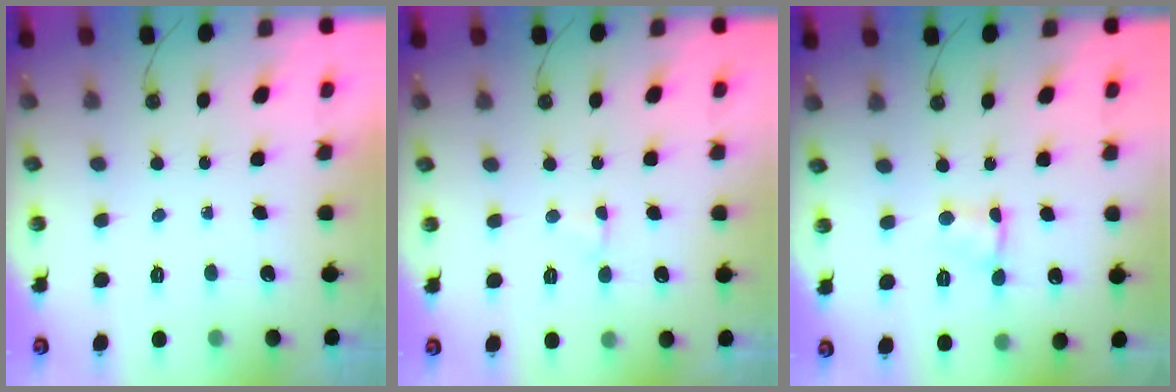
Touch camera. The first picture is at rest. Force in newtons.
{"total": 2.4, "press": 2.4, "slide": 0.5}
{"total": 2.6, "press": 2.6, "slide": 0.4}